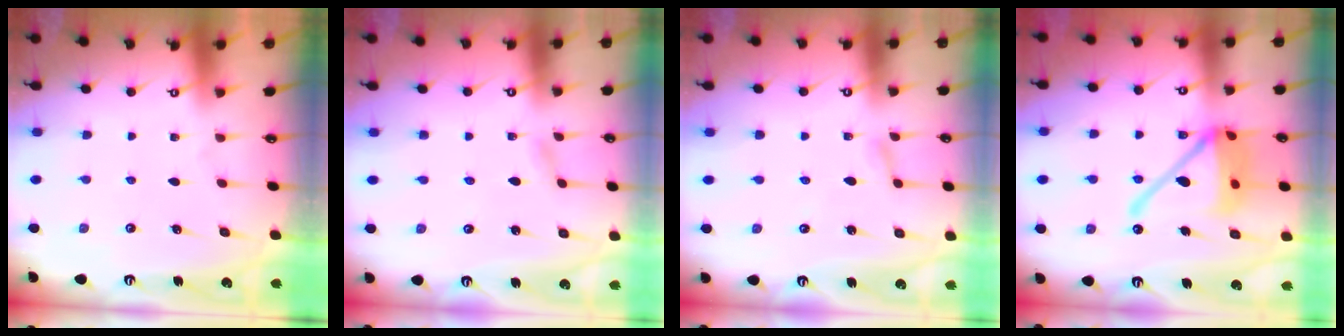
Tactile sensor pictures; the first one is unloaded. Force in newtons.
{"total": 2.4, "press": 2.3, "slide": 0.3}
{"total": 2.0, "press": 1.9, "slide": 0.3}
{"total": 17.8, "press": 17.7, "slide": 2.4}